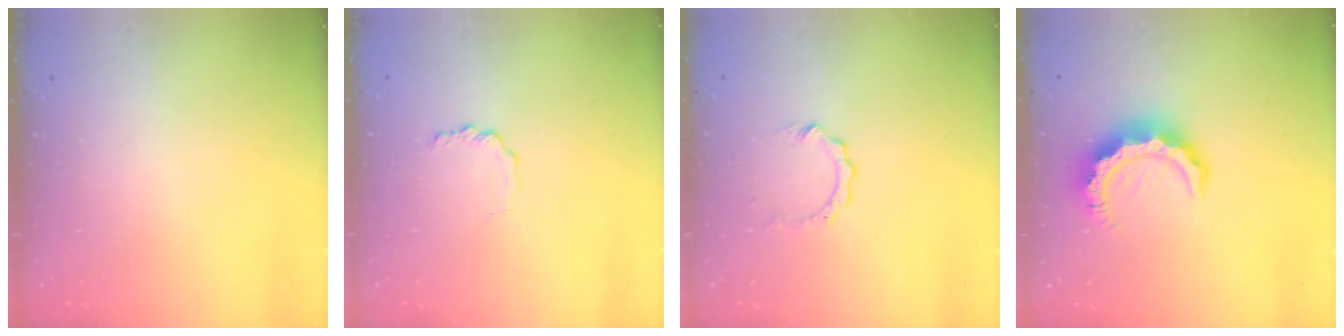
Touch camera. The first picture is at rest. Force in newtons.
{"total": 2.0, "press": 2.0, "slide": 0.1}
{"total": 2.3, "press": 2.3, "slide": 0.2}
{"total": 9.4, "press": 9.4, "slide": 1.0}